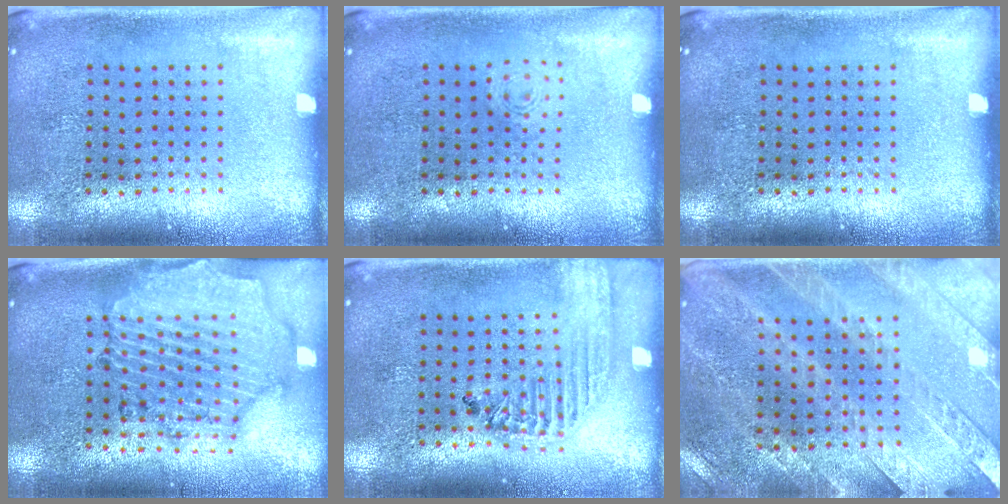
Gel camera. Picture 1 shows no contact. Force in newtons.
{"total": 0.6, "press": 0.6, "slide": 0.1}
{"total": 0.0}
{"total": 1.6, "press": 1.6, "slide": 0.4}
{"total": 1.8, "press": 1.6, "slide": 0.7}
{"total": 3.0, "press": 2.7, "slide": 1.4}